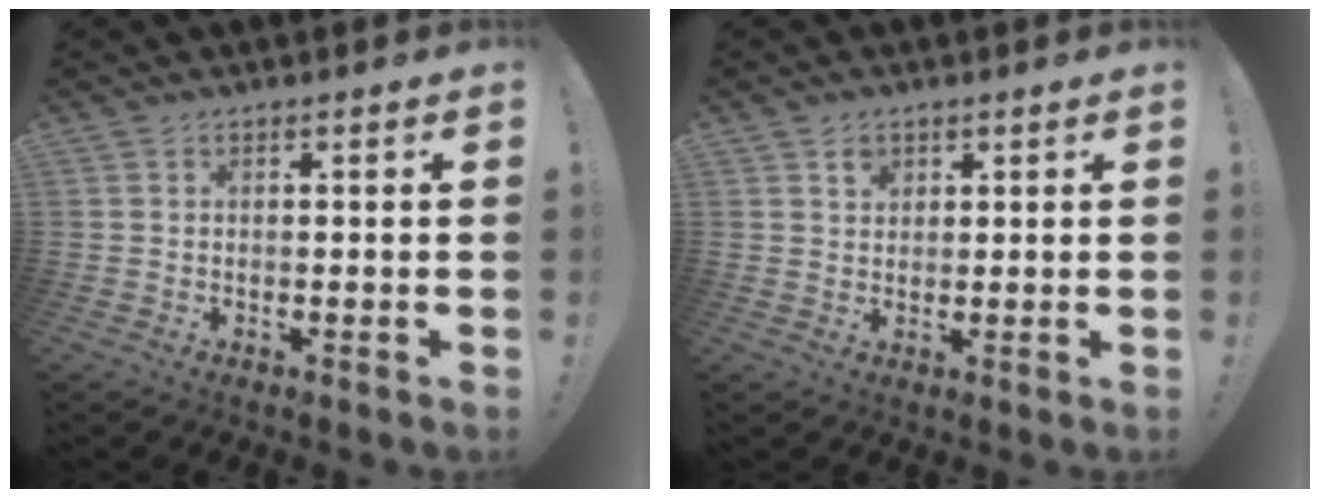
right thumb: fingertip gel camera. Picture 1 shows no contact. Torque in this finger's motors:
{"motor_torque": [0.25, 0.73, 0.13, -0.05, 0.00]}